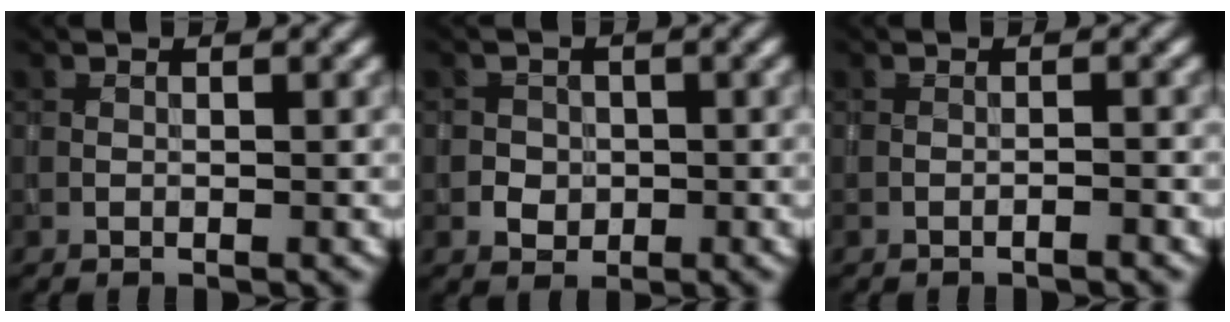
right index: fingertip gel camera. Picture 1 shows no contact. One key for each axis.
{"total": 1.9, "fx": -0.3, "fy": 1.8, "fz": 0.4, "tx": 0.011, "ty": 0.001, "tz": -0.015}
{"total": 0.8, "fx": -0.6, "fy": 0.0, "fz": 0.5, "tx": -0.009, "ty": 0.004, "tz": -0.011}